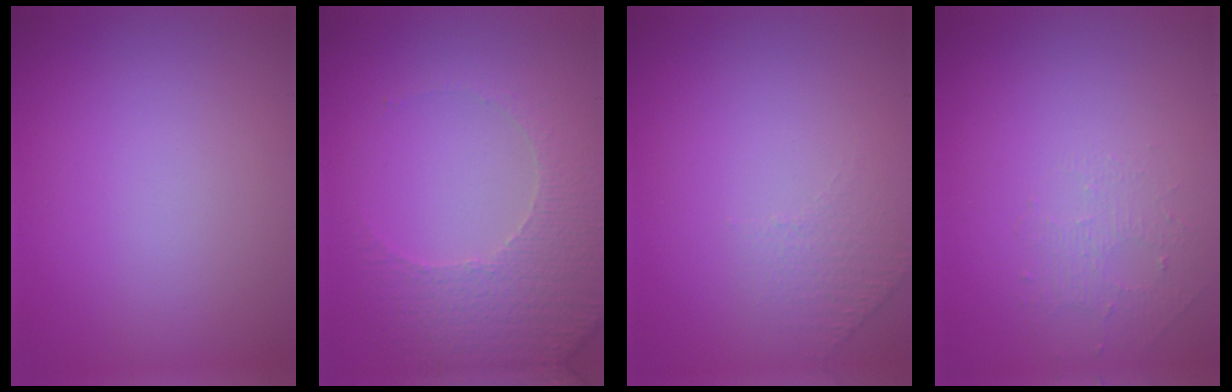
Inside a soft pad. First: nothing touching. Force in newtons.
{"total": 4.8, "press": 3.5, "slide": 3.3}
{"total": 1.2, "press": 0.7, "slide": 0.9}
{"total": 1.3, "press": 0.7, "slide": 1.2}